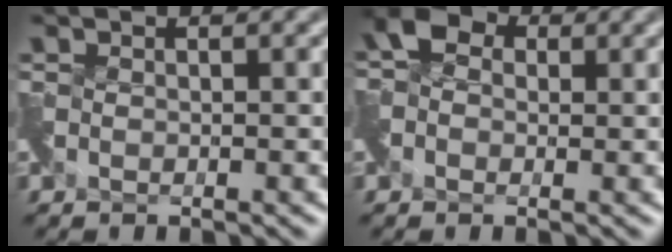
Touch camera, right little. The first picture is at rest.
{"total": 2.4, "force": [-0.3, 2.2, 1.0], "torque": [-0.022, 0.005, -0.014]}